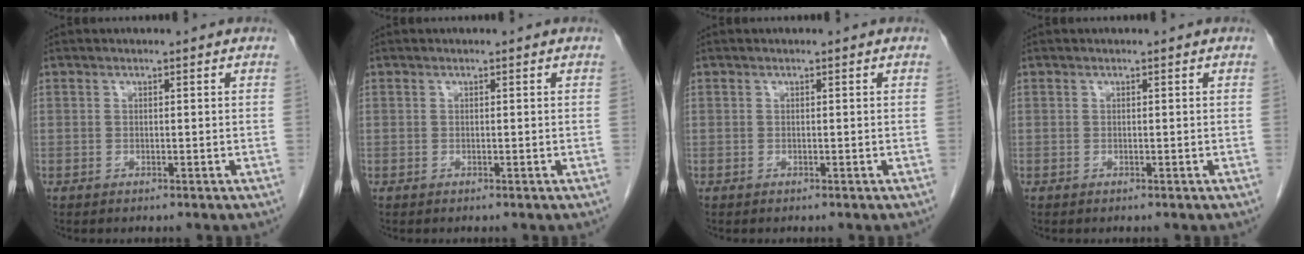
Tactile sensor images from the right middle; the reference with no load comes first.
{"total": 0.0}
{"total": 0.0}
{"total": 0.0}